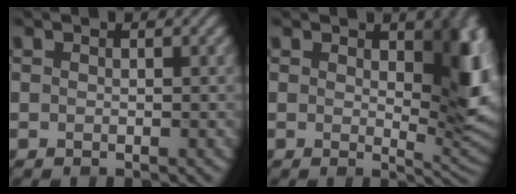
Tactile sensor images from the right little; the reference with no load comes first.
{"total": 8.2, "force": [1.7, 3.9, 7.0], "torque": [-0.083, -0.014, 0.038]}